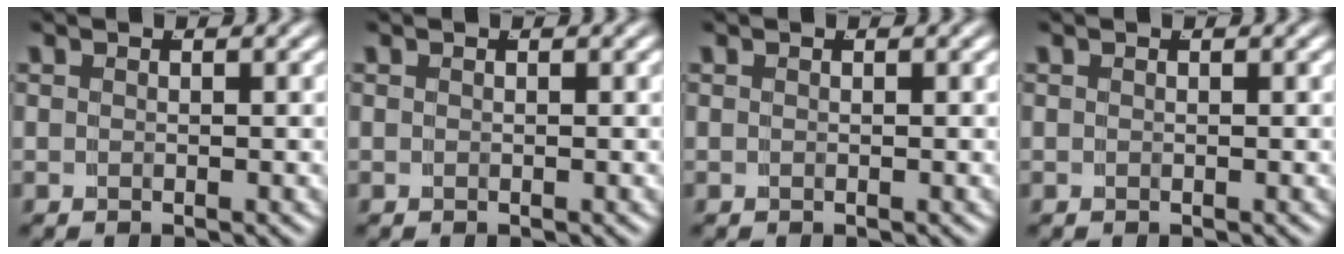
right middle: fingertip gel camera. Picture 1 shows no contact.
{"total": 0.0}
{"total": 0.0}
{"total": 0.0}